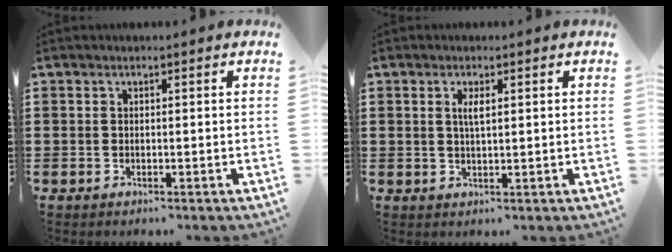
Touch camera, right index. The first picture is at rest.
{"total": 2.2, "force": [0.6, 0.5, 2.0], "torque": [-0.040, 0.003, 0.009]}